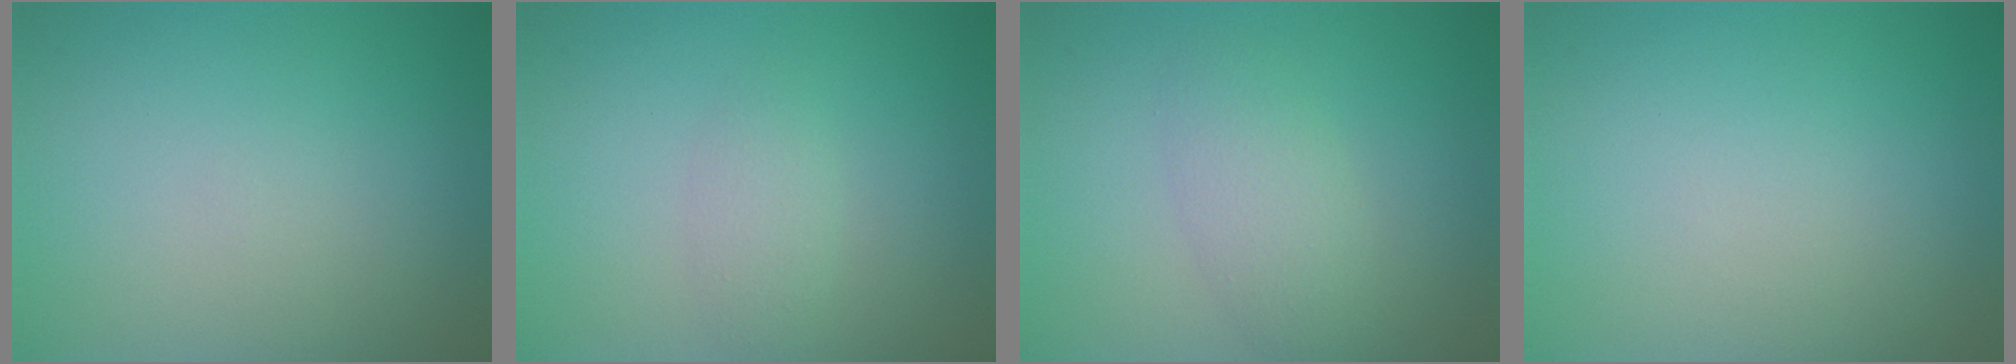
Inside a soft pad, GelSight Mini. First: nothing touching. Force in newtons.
{"total": 1.4, "press": 1.4, "slide": 0.0}
{"total": 2.7, "press": 2.7, "slide": 0.1}
{"total": 0.0}